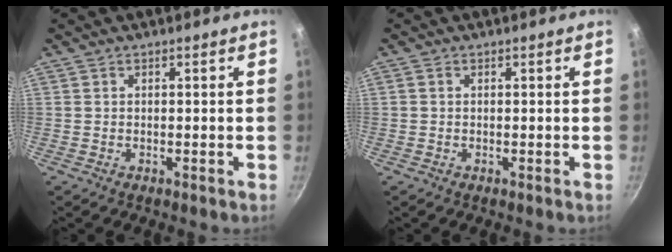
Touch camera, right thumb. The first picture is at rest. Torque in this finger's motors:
{"motor_torque": [0.57, 0.43, -0.03, 0.52, 0.00]}